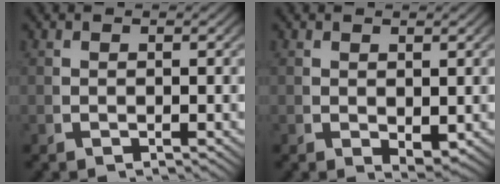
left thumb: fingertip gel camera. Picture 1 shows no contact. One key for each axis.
{"total": 1.7, "fx": 0.5, "fy": 1.0, "fz": 1.3, "tx": -0.023, "ty": -0.011, "tz": 0.019}